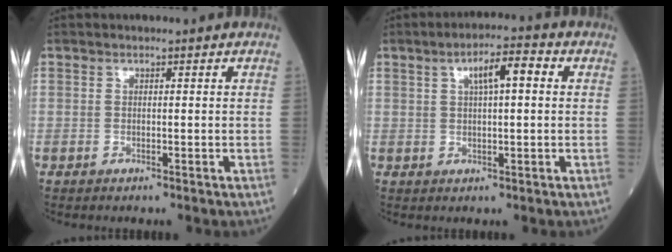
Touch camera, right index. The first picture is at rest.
{"total": 5.6, "force": [1.6, 1.3, 5.2], "torque": [-0.088, 0.015, 0.027]}